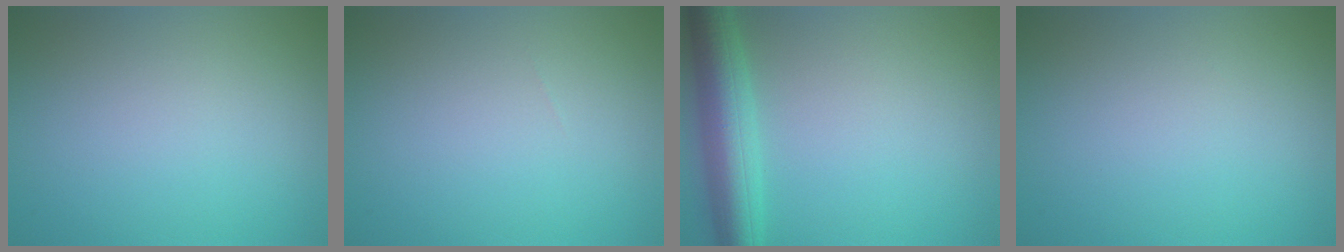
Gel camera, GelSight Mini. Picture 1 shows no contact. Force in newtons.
{"total": 0.0}
{"total": 5.7, "press": 5.7, "slide": 0.3}
{"total": 0.0}